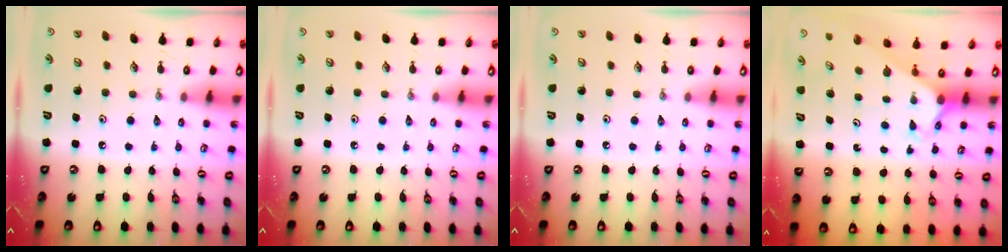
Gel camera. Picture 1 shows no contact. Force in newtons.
{"total": 0.0}
{"total": 0.0}
{"total": 2.6, "press": 2.6, "slide": 0.2}